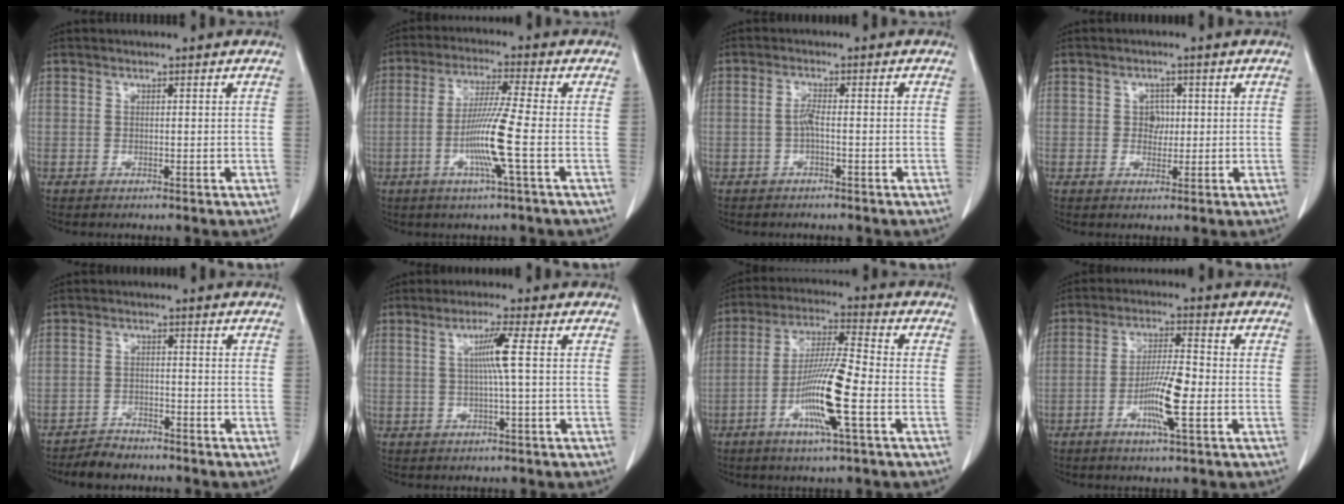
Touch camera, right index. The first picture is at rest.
{"total": 9.1, "force": [-2.4, -1.2, 8.7], "torque": [-0.171, -0.012, -0.049]}
{"total": 2.1, "force": [-0.6, 0.2, 2.0], "torque": [-0.037, 0.005, -0.013]}
{"total": 2.4, "force": [0.3, 1.9, 1.4], "torque": [-0.017, 0.003, 0.005]}
{"total": 3.7, "force": [-3.4, 1.1, 0.6], "torque": [-0.016, -0.005, -0.061]}
{"total": 4.5, "force": [0.6, -1.0, 4.3], "torque": [-0.083, 0.001, 0.011]}
{"total": 11.9, "force": [-3.9, 0.1, 11.3], "torque": [-0.220, -0.007, -0.078]}
{"total": 7.9, "force": [-2.5, 0.5, 7.5], "torque": [-0.142, -0.004, -0.048]}